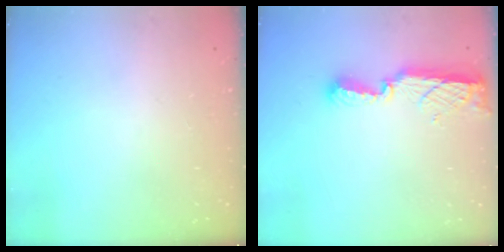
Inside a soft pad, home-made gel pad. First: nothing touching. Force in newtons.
{"total": 8.5, "press": 8.4, "slide": 0.8}